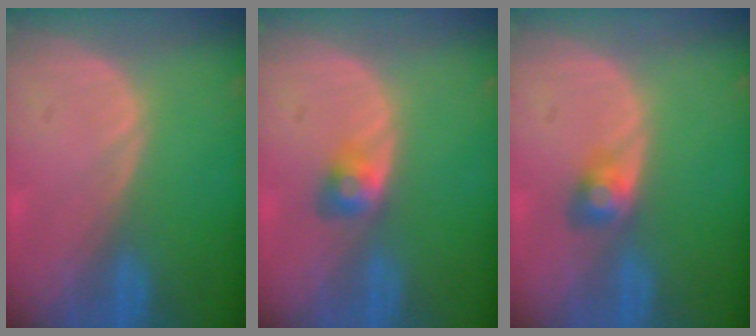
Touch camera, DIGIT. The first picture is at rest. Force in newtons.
{"total": 2.8, "press": 2.6, "slide": 1.2}
{"total": 2.7, "press": 2.7, "slide": 0.3}